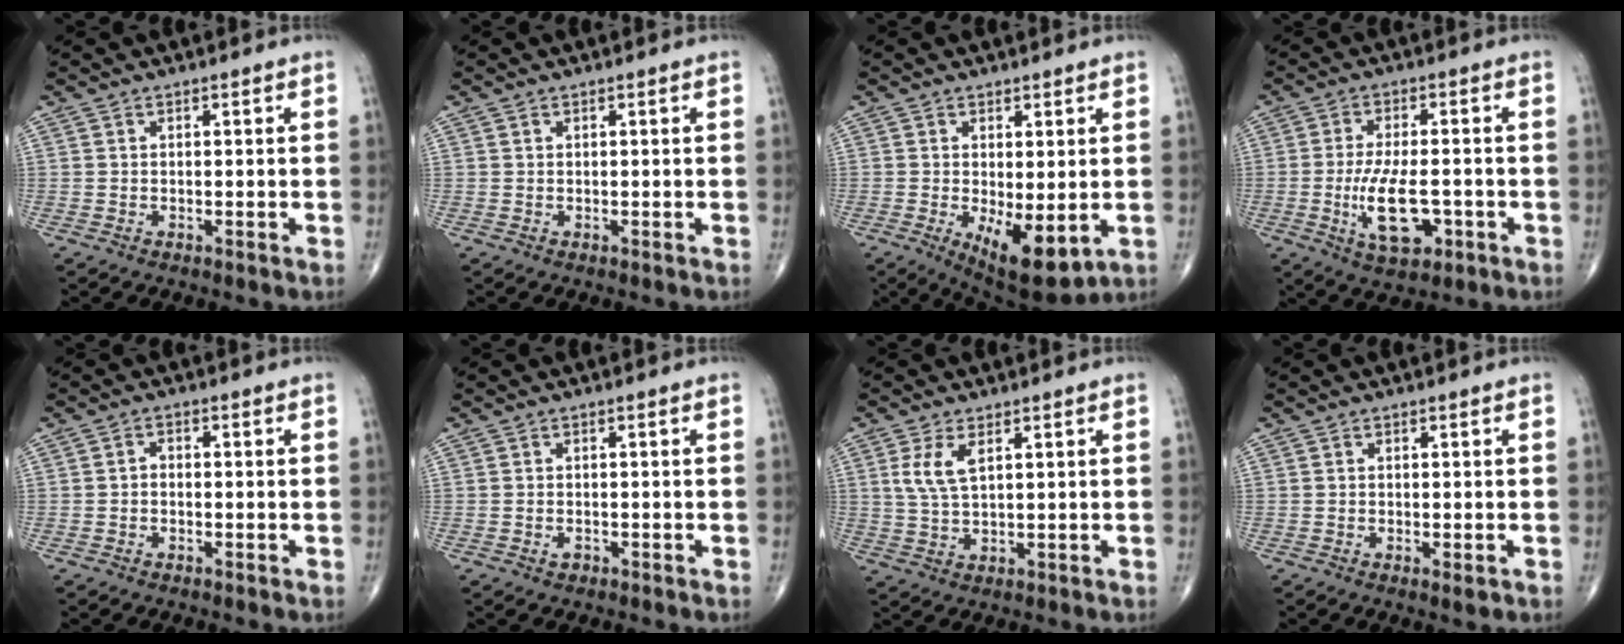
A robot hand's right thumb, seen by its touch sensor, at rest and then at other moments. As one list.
[{"total": 0.0}, {"total": 9.7, "force": [-2.1, 3.9, 8.7], "torque": [-0.125, -0.024, -0.018]}, {"total": 10.0, "force": [-2.6, 4.3, 8.7], "torque": [-0.154, -0.001, -0.038]}, {"total": 1.4, "force": [-0.4, 1.0, 0.9], "torque": [-0.011, 0.007, -0.010]}, {"total": 0.9, "force": [-0.5, 0.6, 0.5], "torque": [-0.007, 0.003, -0.007]}, {"total": 5.3, "force": [2.0, 2.2, 4.4], "torque": [-0.095, -0.005, 0.046]}, {"total": 1.4, "force": [-0.5, 0.4, 1.2], "torque": [-0.019, -0.004, -0.007]}]